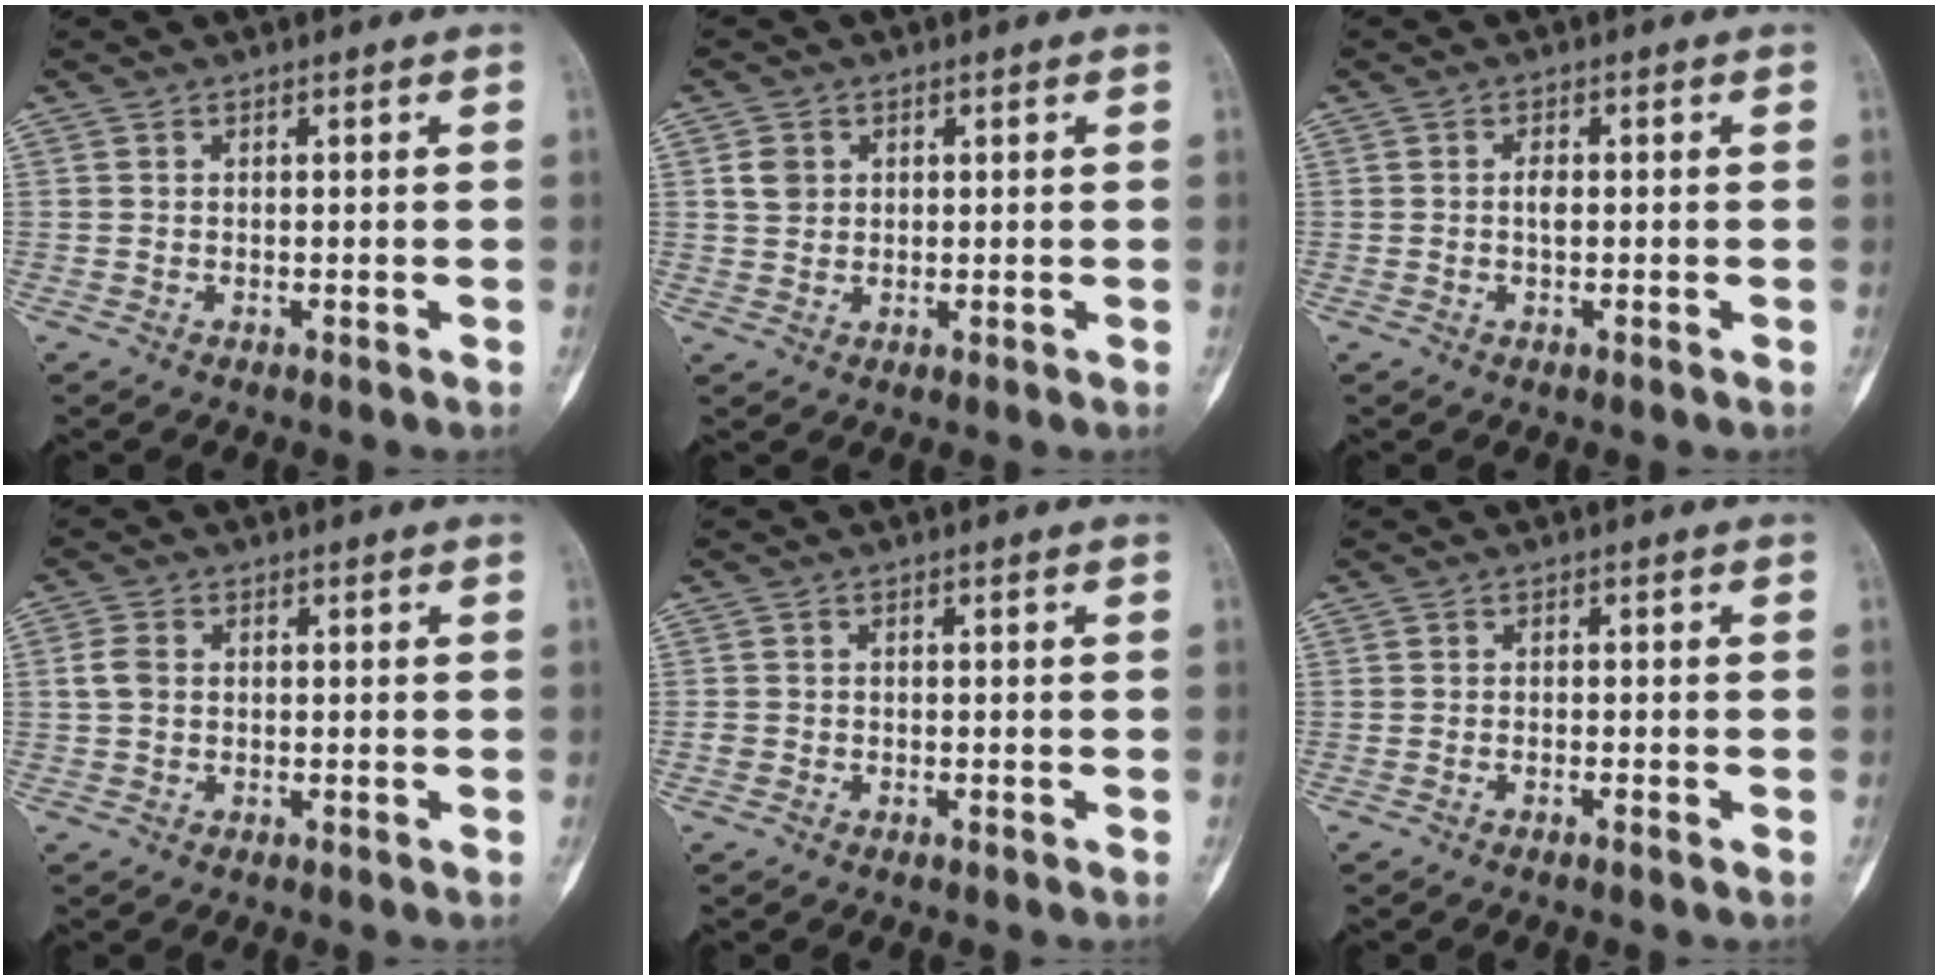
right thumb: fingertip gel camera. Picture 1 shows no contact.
{"total": 3.2, "force": [1.0, 2.7, 1.4], "torque": [-0.014, 0.000, 0.020]}
{"total": 1.7, "force": [-0.1, 0.8, 1.5], "torque": [-0.029, 0.001, -0.005]}
{"total": 2.8, "force": [0.2, 2.1, 1.8], "torque": [-0.041, 0.007, 0.000]}
{"total": 1.1, "force": [-0.5, 1.0, 0.3], "torque": [-0.002, 0.004, -0.013]}
{"total": 0.8, "force": [-0.5, 0.1, 0.6], "torque": [-0.016, 0.005, -0.010]}